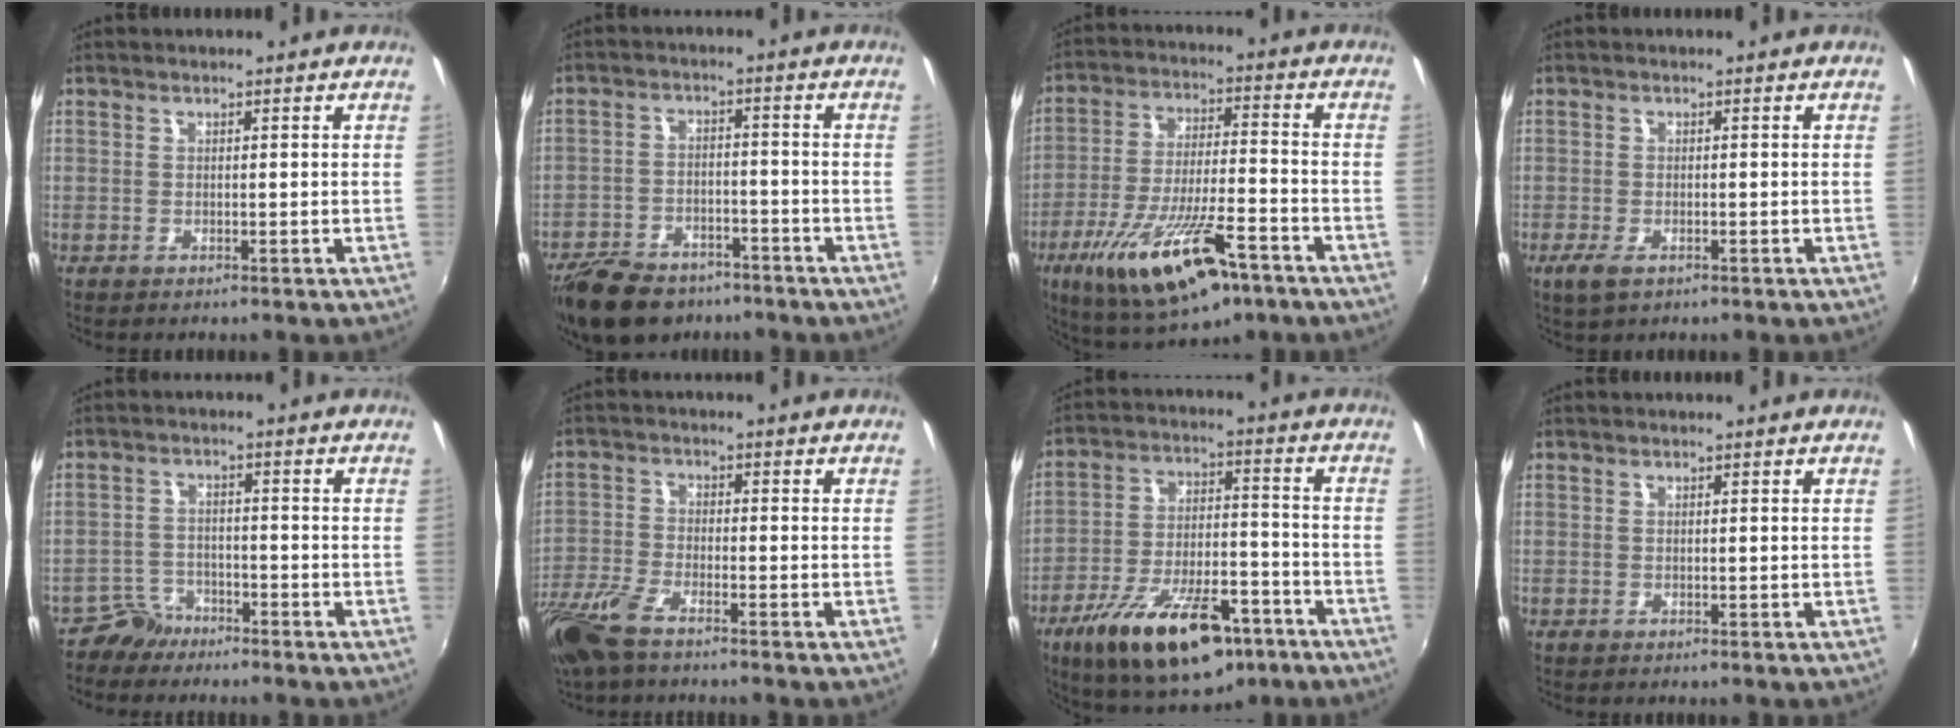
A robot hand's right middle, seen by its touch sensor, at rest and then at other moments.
{"total": 14.9, "force": [-11.1, 7.3, 6.8], "torque": [-0.160, -0.012, -0.178]}
{"total": 20.0, "force": [-11.4, 6.6, 15.1], "torque": [-0.289, -0.042, -0.184]}
{"total": 5.3, "force": [-3.1, 1.9, 3.8], "torque": [-0.090, -0.019, -0.059]}
{"total": 1.6, "force": [-1.5, 0.5, -0.2], "torque": [0.000, 0.000, -0.031]}
{"total": 8.6, "force": [-6.4, 2.3, 5.2], "torque": [-0.130, -0.022, -0.134]}
{"total": 21.9, "force": [-13.3, 9.2, 14.7], "torque": [-0.263, -0.020, -0.203]}
{"total": 0.0}